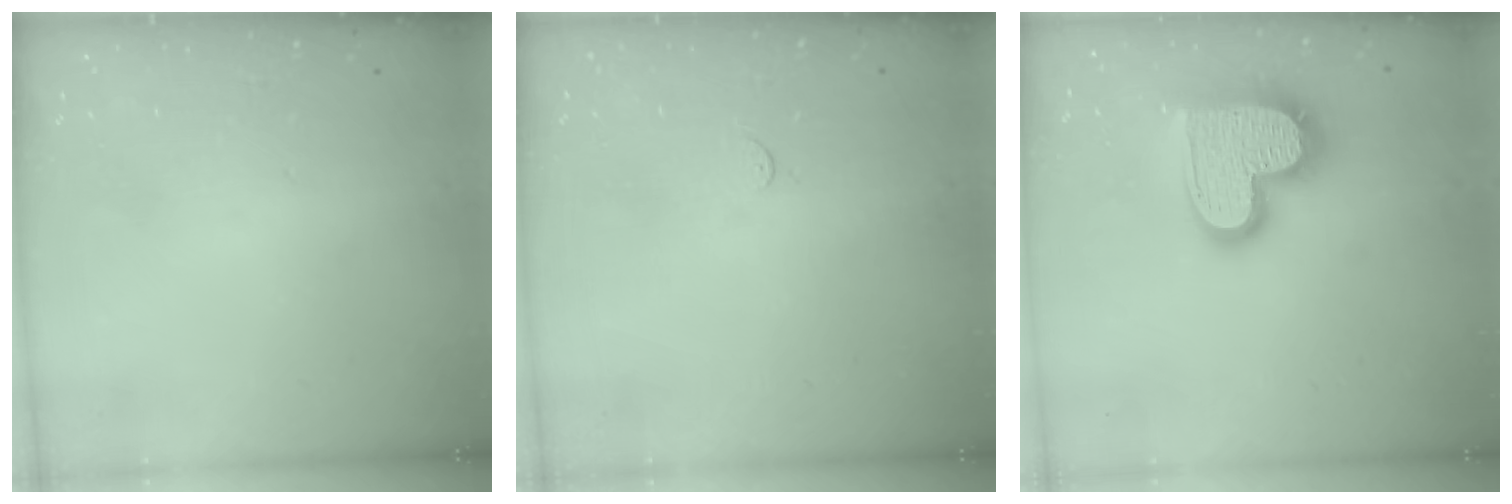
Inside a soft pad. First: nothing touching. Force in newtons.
{"total": 2.7, "press": 2.7, "slide": 0.4}
{"total": 19.5, "press": 19.5, "slide": 1.5}